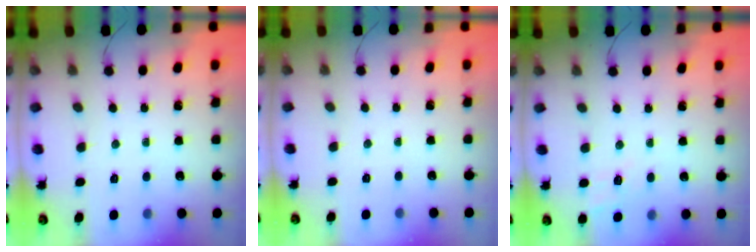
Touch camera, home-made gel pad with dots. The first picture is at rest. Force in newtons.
{"total": 2.5, "press": 2.4, "slide": 0.5}
{"total": 7.0, "press": 6.6, "slide": 2.3}